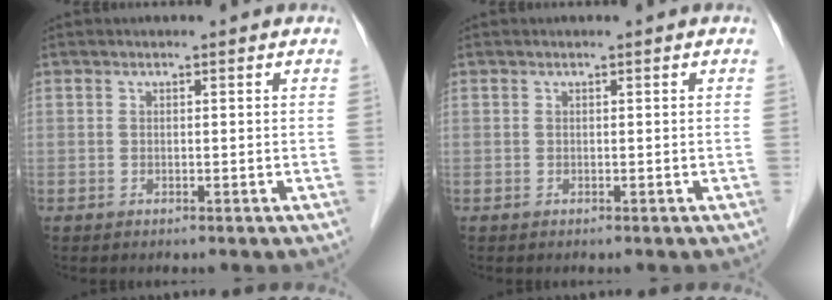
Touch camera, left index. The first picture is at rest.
{"total": 0.0}